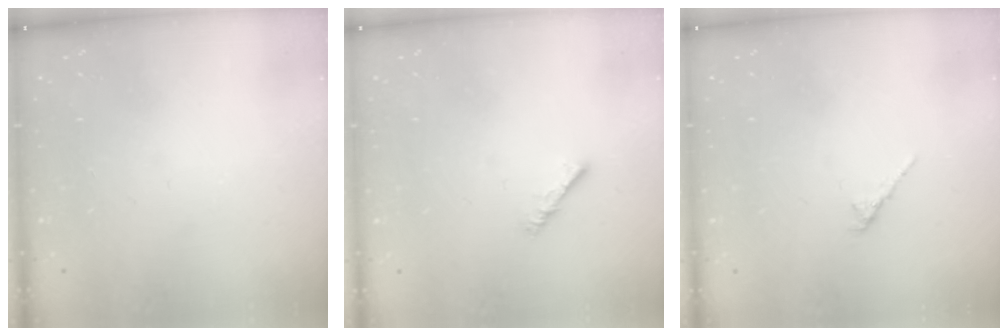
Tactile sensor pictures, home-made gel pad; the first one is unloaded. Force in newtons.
{"total": 2.3, "press": 2.3, "slide": 0.4}
{"total": 1.6, "press": 1.5, "slide": 0.5}